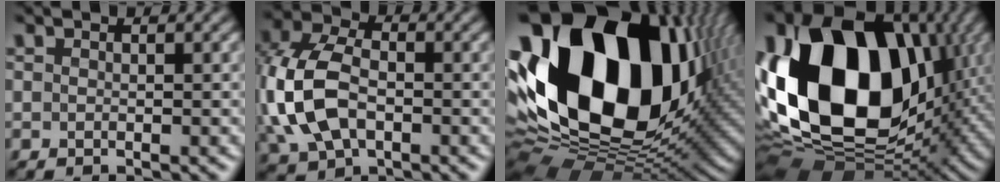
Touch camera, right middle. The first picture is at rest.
{"total": 8.5, "force": [-0.4, 6.1, 6.0], "torque": [-0.162, 0.003, -0.010]}
{"total": 21.8, "force": [4.4, 14.2, 15.9], "torque": [-0.343, 0.000, 0.088]}
{"total": 19.8, "force": [2.2, 14.2, 13.6], "torque": [-0.306, -0.010, 0.048]}